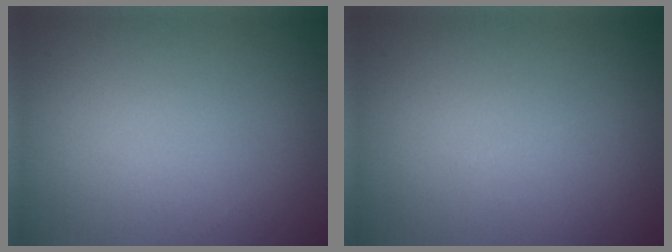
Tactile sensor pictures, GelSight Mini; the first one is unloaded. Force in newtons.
{"total": 0.0}